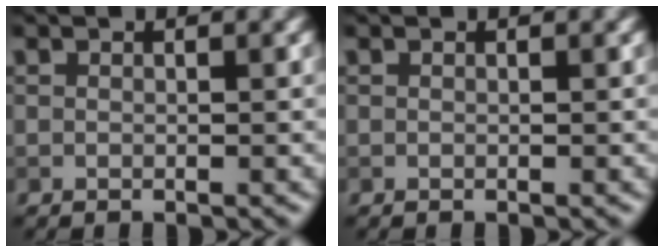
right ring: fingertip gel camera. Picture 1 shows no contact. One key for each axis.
{"total": 0.0}